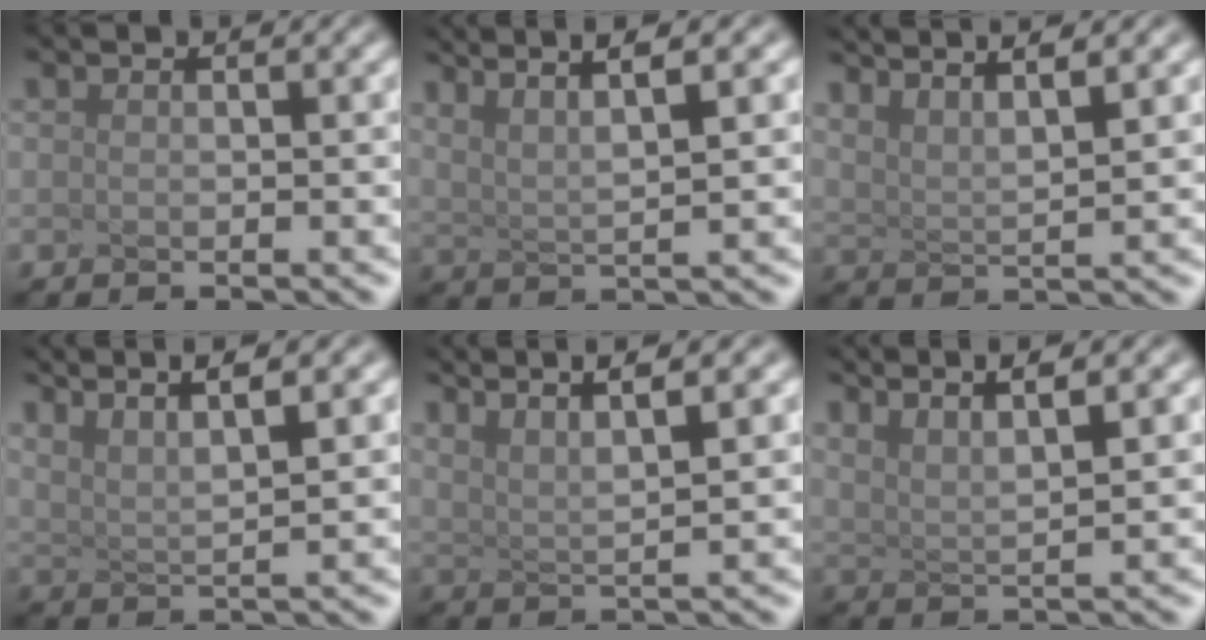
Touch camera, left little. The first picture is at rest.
{"total": 3.8, "force": [2.1, -0.2, 3.1], "torque": [-0.089, 0.007, 0.064]}
{"total": 5.1, "force": [4.0, 0.4, 3.0], "torque": [-0.072, 0.022, 0.069]}
{"total": 4.5, "force": [3.1, 0.1, 3.3], "torque": [-0.085, 0.016, 0.067]}
{"total": 4.2, "force": [3.0, -0.2, 3.0], "torque": [-0.084, 0.013, 0.069]}
{"total": 4.0, "force": [2.8, 0.0, 2.9], "torque": [-0.077, 0.015, 0.060]}